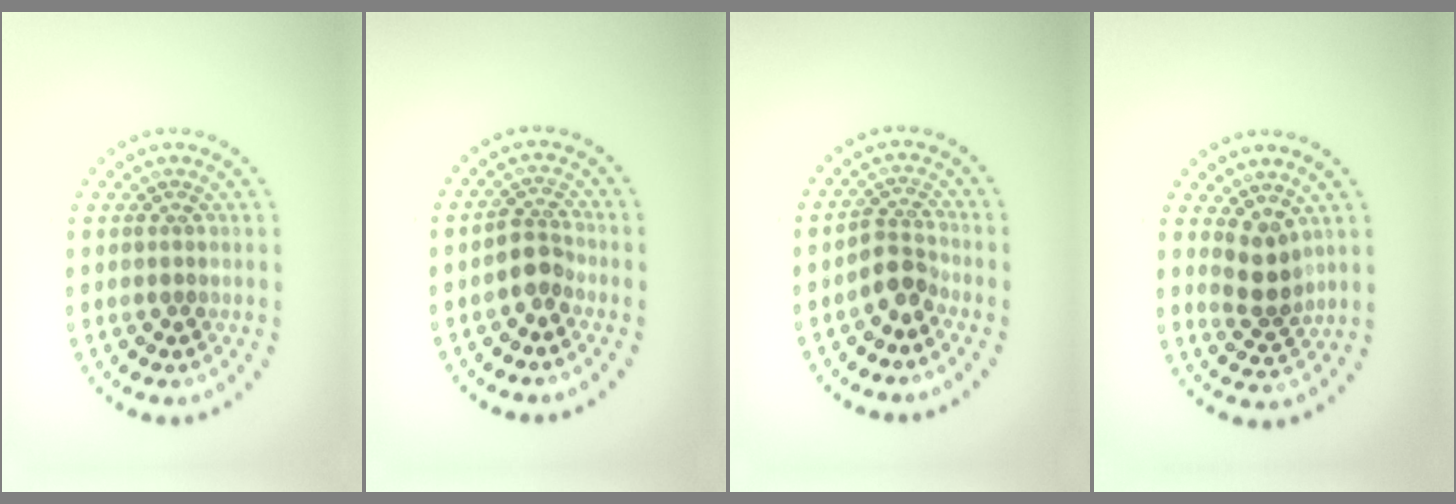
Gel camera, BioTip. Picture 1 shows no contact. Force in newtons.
{"total": 2.2, "press": 1.9, "slide": 1.2}
{"total": 2.3, "press": 1.7, "slide": 1.5}
{"total": 2.4, "press": 2.0, "slide": 1.2}